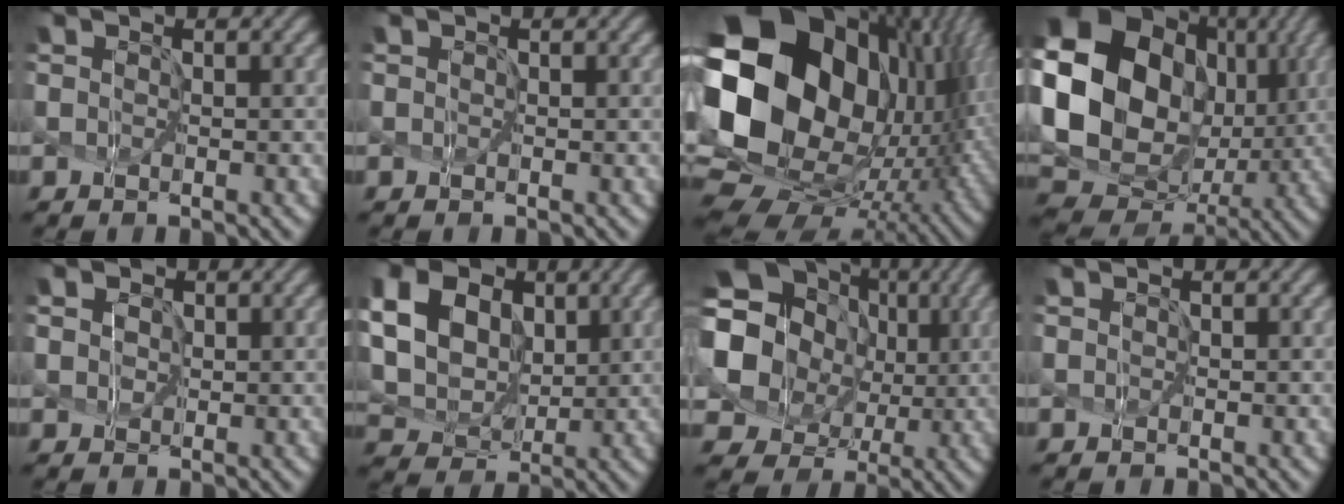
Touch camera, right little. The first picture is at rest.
{"total": 0.0}
{"total": 22.0, "force": [3.3, 15.4, 15.3], "torque": [-0.328, -0.029, 0.083]}
{"total": 21.4, "force": [3.1, 17.9, 11.4], "torque": [-0.264, -0.004, 0.069]}
{"total": 3.5, "force": [1.6, 2.6, 1.7], "torque": [-0.034, 0.026, 0.014]}
{"total": 12.7, "force": [4.6, 9.7, 6.8], "torque": [-0.183, 0.026, 0.107]}
{"total": 10.4, "force": [1.7, 8.5, 5.7], "torque": [-0.122, -0.008, 0.031]}
{"total": 0.0}